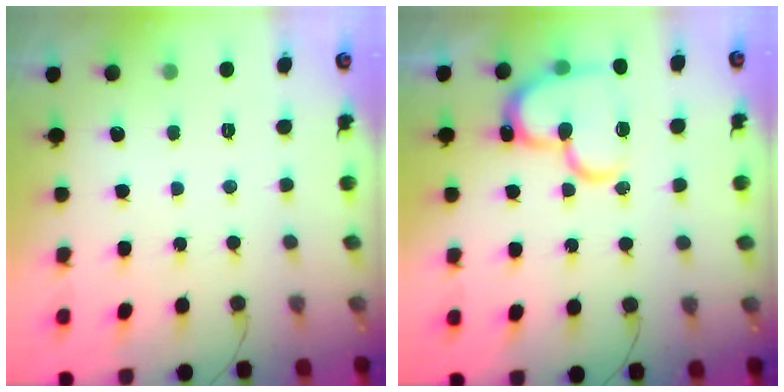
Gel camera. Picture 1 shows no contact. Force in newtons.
{"total": 18.1, "press": 18.1, "slide": 1.8}